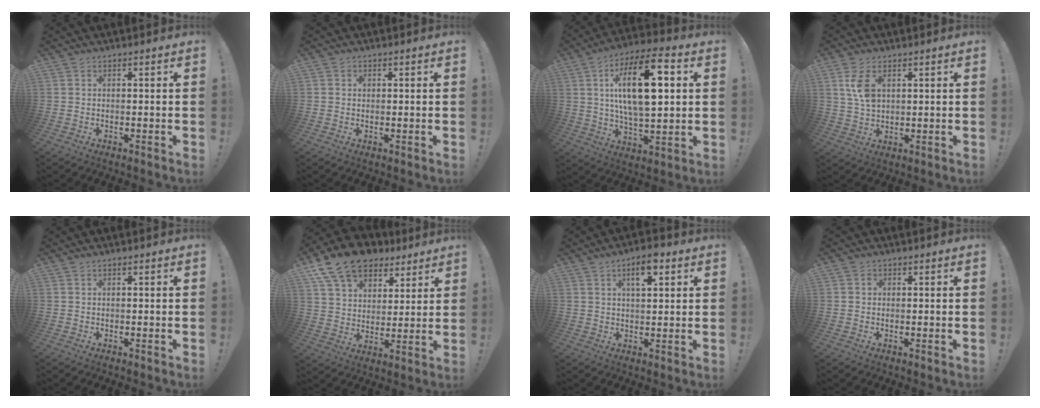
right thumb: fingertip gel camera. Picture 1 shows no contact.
{"total": 0.9, "force": [0.1, 0.9, 0.0], "torque": [0.000, 0.003, 0.001]}
{"total": 21.1, "force": [5.1, 8.9, 18.4], "torque": [-0.310, 0.001, 0.072]}
{"total": 7.9, "force": [2.9, 4.9, 5.4], "torque": [-0.097, -0.010, 0.050]}
{"total": 0.0}
{"total": 16.0, "force": [10.8, 9.8, 6.7], "torque": [-0.115, -0.068, 0.201]}
{"total": 6.5, "force": [3.0, 2.8, 5.0], "torque": [-0.065, -0.010, 0.046]}
{"total": 1.2, "force": [-0.1, 1.2, 0.2], "torque": [-0.002, 0.004, -0.002]}